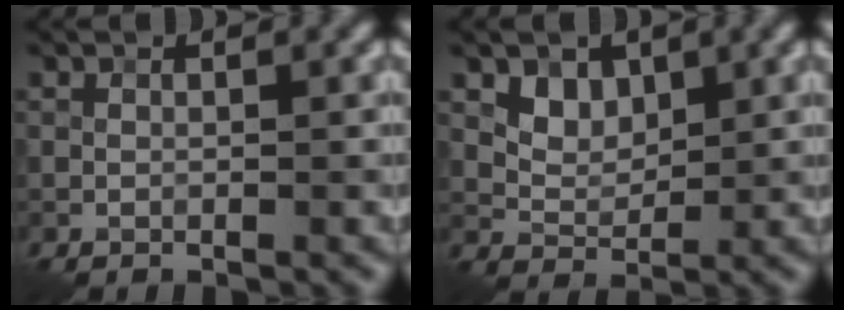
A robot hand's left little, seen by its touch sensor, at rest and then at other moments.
{"total": 2.5, "force": [1.3, 1.8, 1.2], "torque": [-0.024, -0.011, 0.029]}